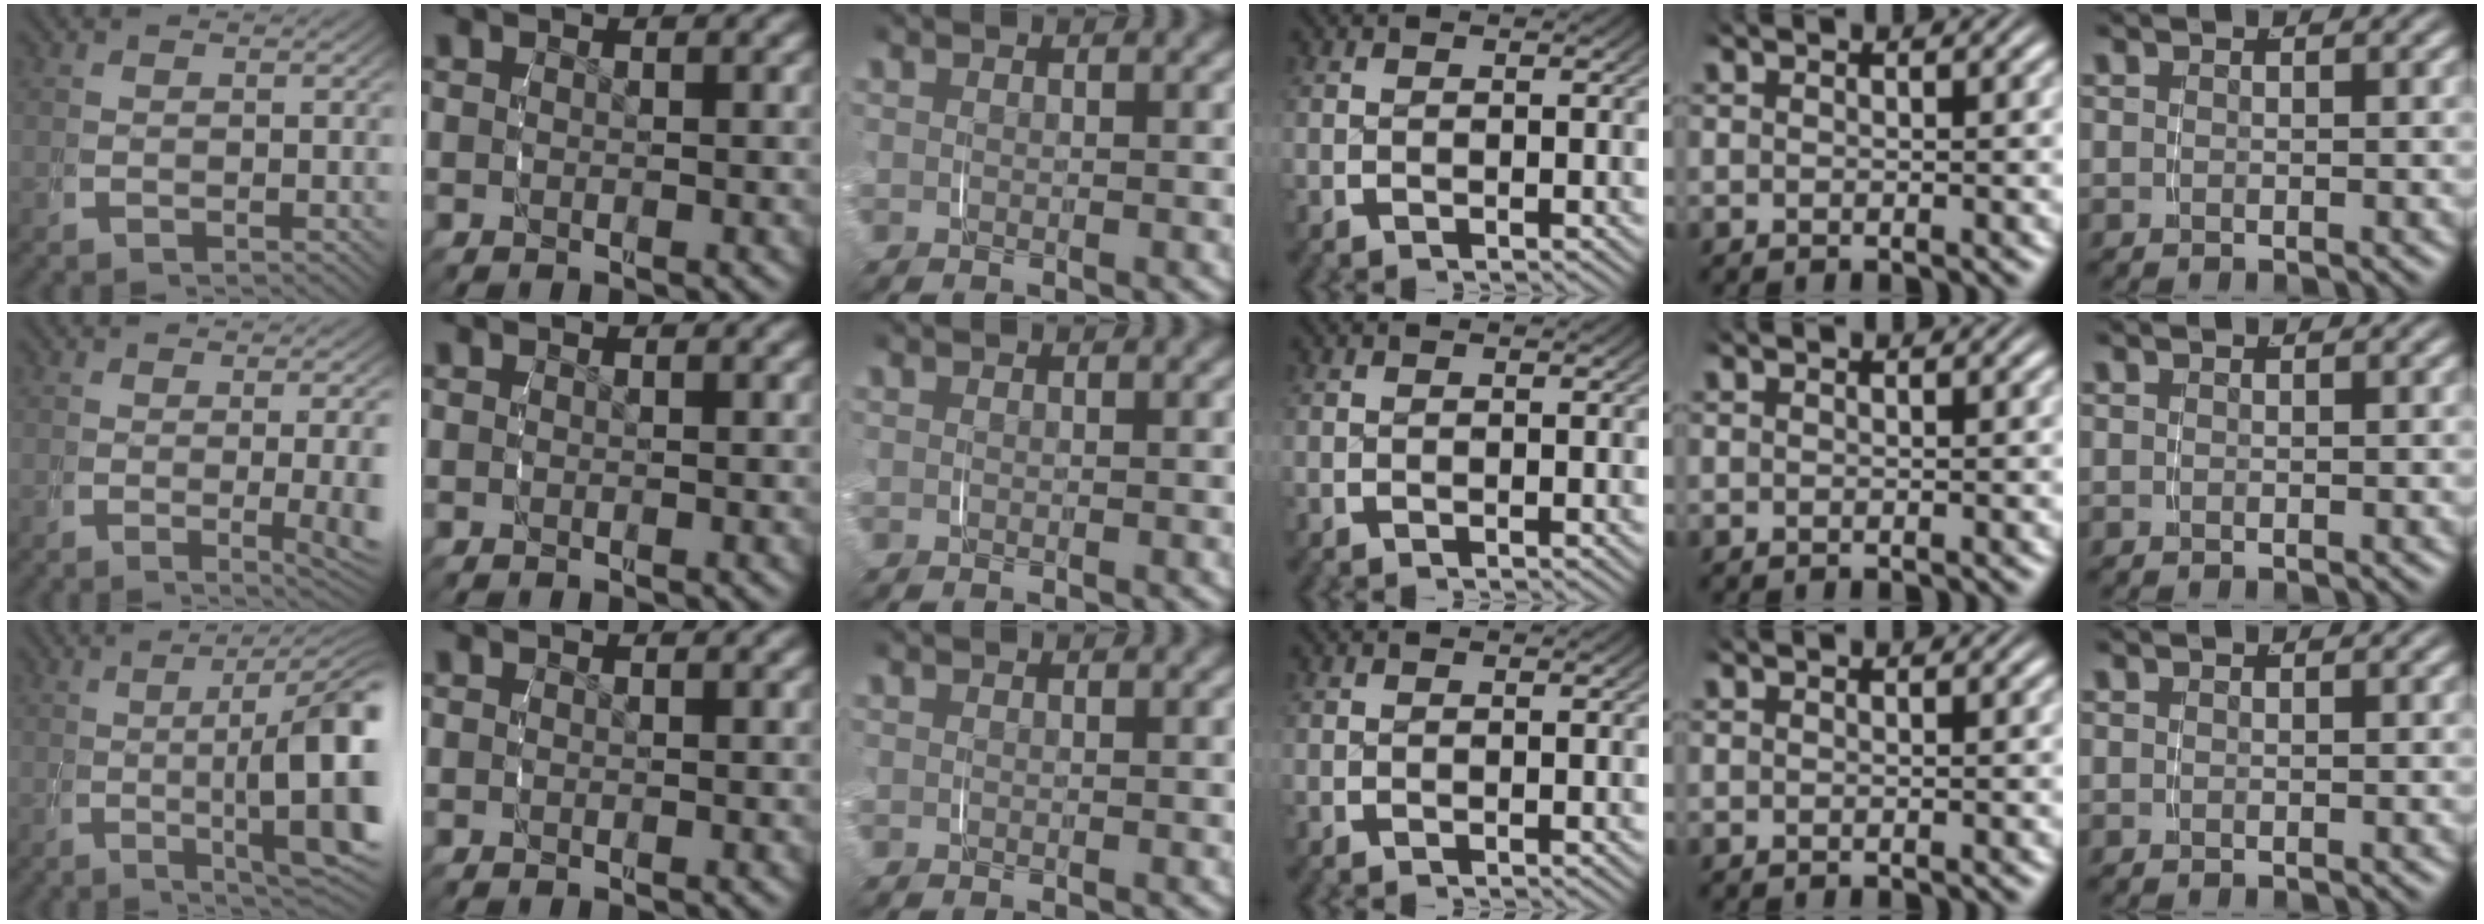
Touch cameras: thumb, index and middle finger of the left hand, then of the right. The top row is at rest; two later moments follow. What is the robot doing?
{"motion": "grasp_and_lifting", "object": "pencil case"}